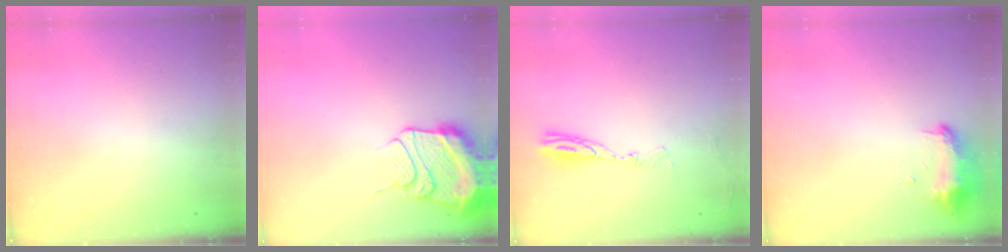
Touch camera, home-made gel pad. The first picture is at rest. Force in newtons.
{"total": 15.5, "press": 15.3, "slide": 2.9}
{"total": 7.3, "press": 7.3, "slide": 0.8}
{"total": 8.9, "press": 8.9, "slide": 0.5}